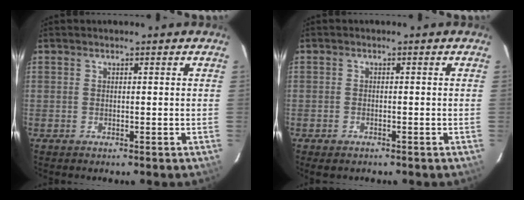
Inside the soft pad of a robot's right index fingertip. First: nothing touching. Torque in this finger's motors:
{"motor_torque": [0.20, -0.41, -0.14, -0.04]}